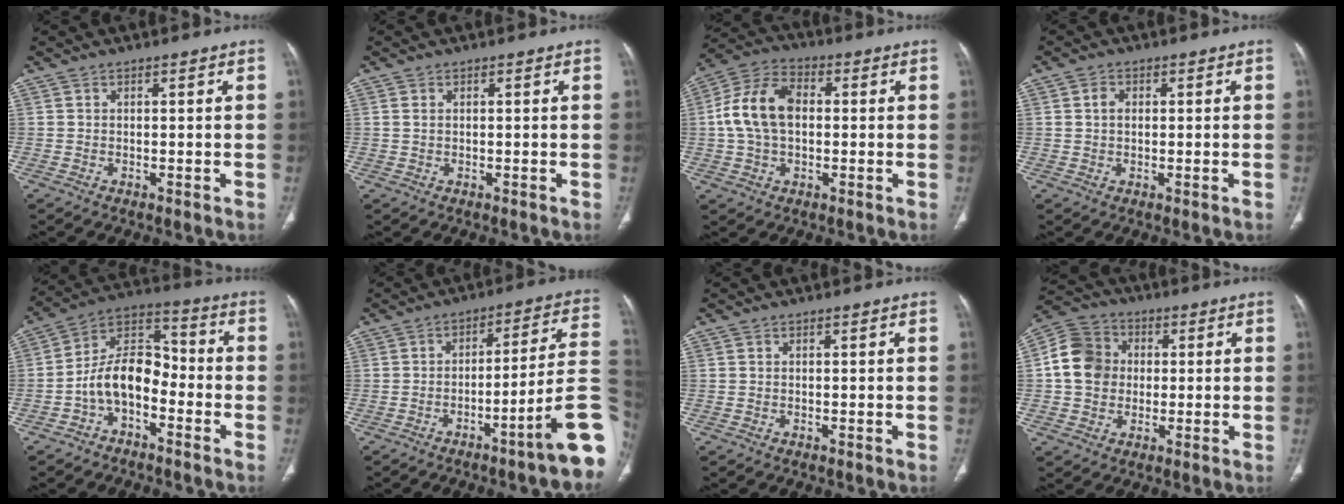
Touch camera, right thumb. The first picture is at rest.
{"total": 1.1, "force": [0.3, 0.8, 0.8], "torque": [-0.020, 0.002, 0.008]}
{"total": 12.1, "force": [0.6, 8.0, 9.1], "torque": [-0.173, 0.028, 0.005]}
{"total": 2.3, "force": [0.4, 1.7, 1.5], "torque": [-0.023, 0.001, 0.005]}
{"total": 11.1, "force": [-3.8, 6.8, 7.9], "torque": [-0.125, 0.064, -0.081]}
{"total": 16.2, "force": [-6.3, 1.2, 14.9], "torque": [-0.154, 0.040, -0.092]}
{"total": 0.0}
{"total": 10.7, "force": [0.6, 9.4, 5.2], "torque": [-0.080, 0.022, 0.001]}